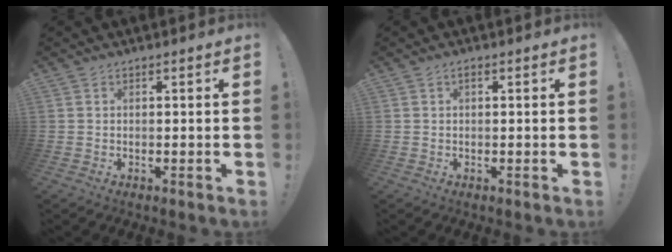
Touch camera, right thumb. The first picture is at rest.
{"total": 0.7, "force": [0.2, 0.3, 0.6], "torque": [-0.008, 0.002, 0.001]}